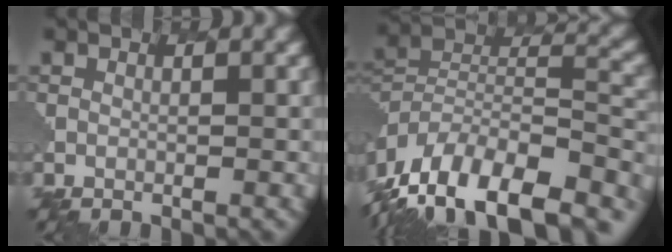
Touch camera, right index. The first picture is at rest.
{"total": 16.8, "force": [-11.6, 8.0, 9.2], "torque": [-0.174, 0.006, -0.184]}